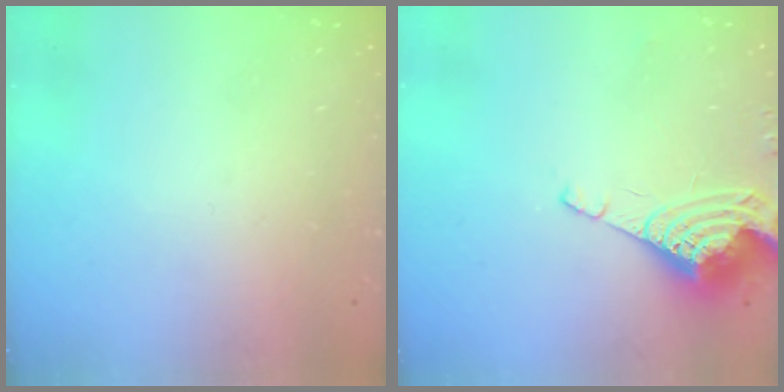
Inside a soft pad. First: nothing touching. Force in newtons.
{"total": 9.0, "press": 9.0, "slide": 1.1}